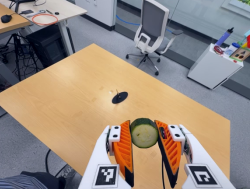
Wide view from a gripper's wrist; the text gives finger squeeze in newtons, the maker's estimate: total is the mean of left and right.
{"total": 11.3, "left": 12.4, "right": 10.2}